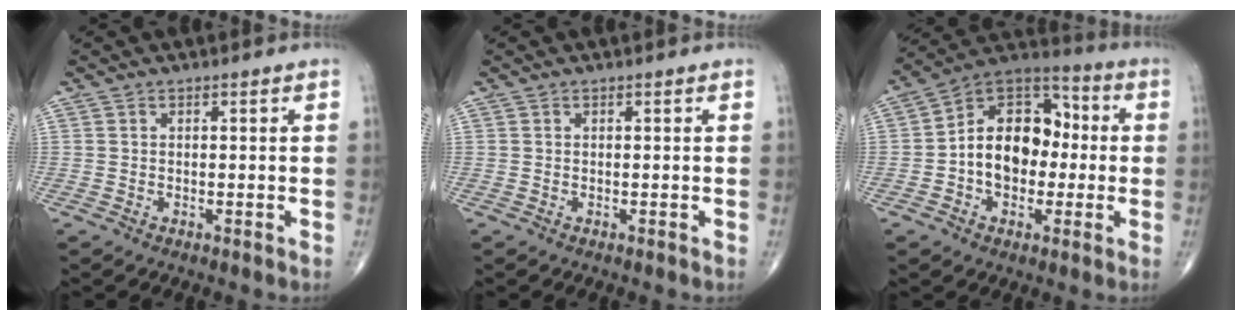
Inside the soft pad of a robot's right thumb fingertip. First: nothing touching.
{"total": 0.0}
{"total": 15.8, "force": [-0.9, 11.1, 11.2], "torque": [-0.139, 0.043, -0.024]}